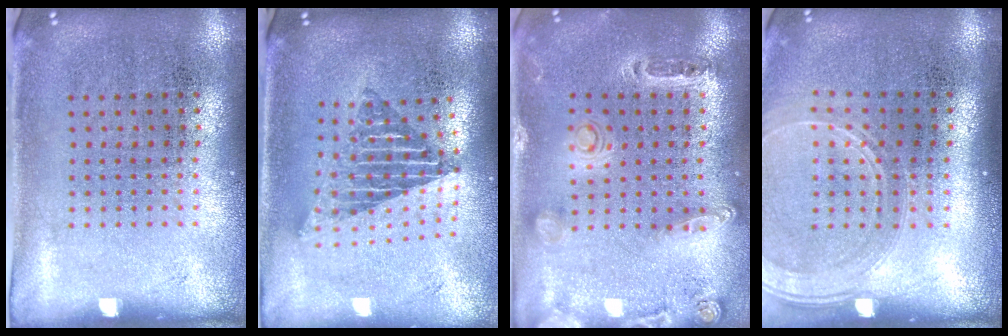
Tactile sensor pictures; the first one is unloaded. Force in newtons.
{"total": 1.9, "press": 1.5, "slide": 1.2}
{"total": 0.9, "press": 0.9, "slide": 0.2}
{"total": 1.7, "press": 1.6, "slide": 0.6}